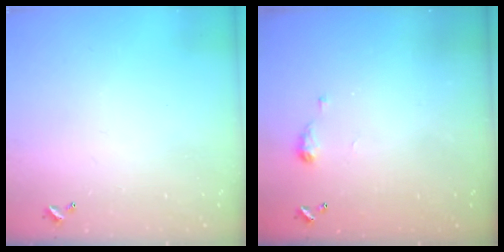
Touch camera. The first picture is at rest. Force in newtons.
{"total": 4.8, "press": 4.7, "slide": 0.6}